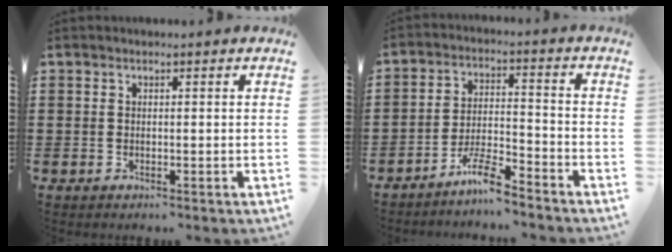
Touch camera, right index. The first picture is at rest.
{"total": 6.3, "force": [-5.4, 0.8, 3.1], "torque": [-0.066, 0.005, -0.104]}